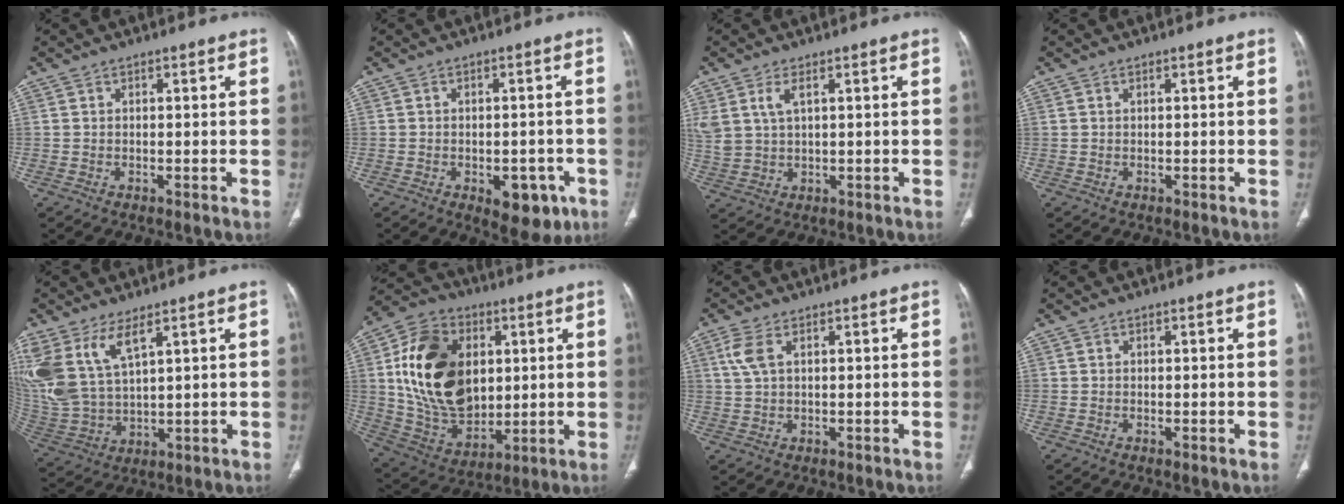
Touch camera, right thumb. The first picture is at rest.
{"total": 8.0, "force": [-3.4, 4.4, 5.7], "torque": [-0.044, 0.010, -0.034]}
{"total": 5.8, "force": [2.4, 3.1, 4.3], "torque": [-0.106, -0.004, 0.057]}
{"total": 0.0}
{"total": 14.4, "force": [7.2, 6.6, 10.6], "torque": [-0.240, -0.024, 0.162]}
{"total": 23.3, "force": [3.9, 16.1, 16.3], "torque": [-0.275, -0.010, 0.085]}
{"total": 4.0, "force": [1.5, 1.9, 3.2], "torque": [-0.088, 0.010, 0.033]}
{"total": 0.0}